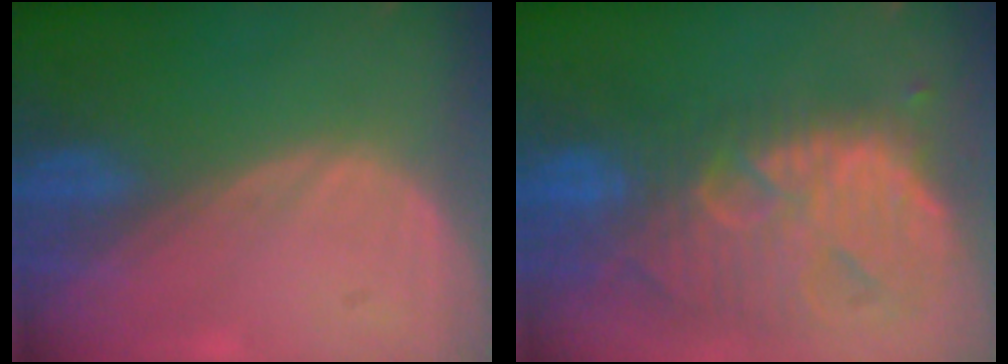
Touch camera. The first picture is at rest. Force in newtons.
{"total": 13.6, "press": 11.6, "slide": 7.2}